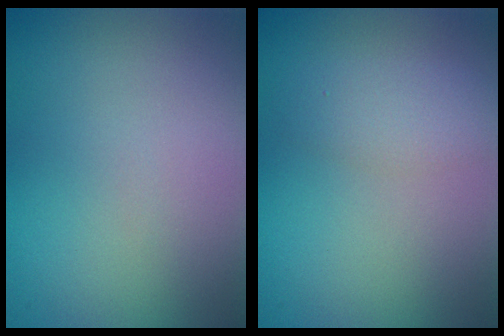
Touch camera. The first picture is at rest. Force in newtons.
{"total": 2.2, "press": 2.2, "slide": 0.1}